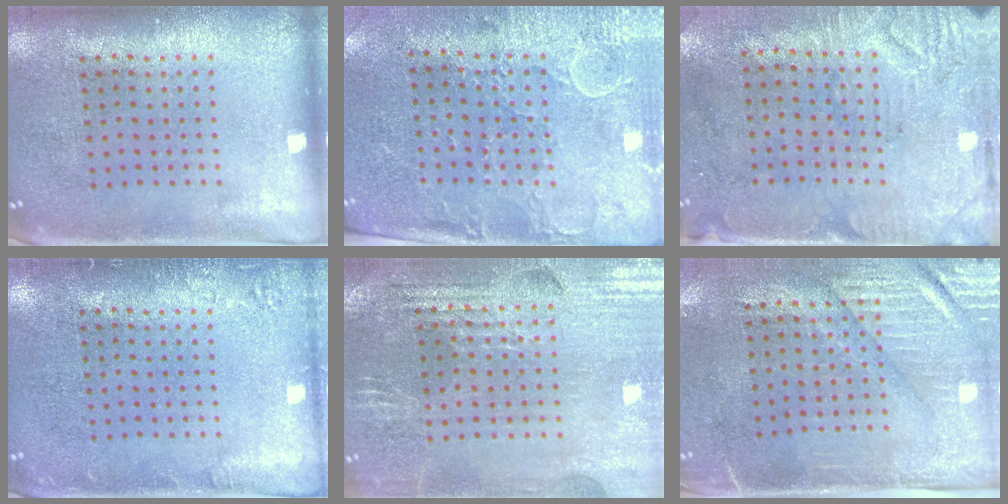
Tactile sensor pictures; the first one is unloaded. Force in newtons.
{"total": 2.9, "press": 2.5, "slide": 1.5}
{"total": 3.1, "press": 2.5, "slide": 1.7}
{"total": 1.5, "press": 1.5, "slide": 0.2}
{"total": 2.8, "press": 2.8, "slide": 0.4}
{"total": 3.0, "press": 2.6, "slide": 1.5}